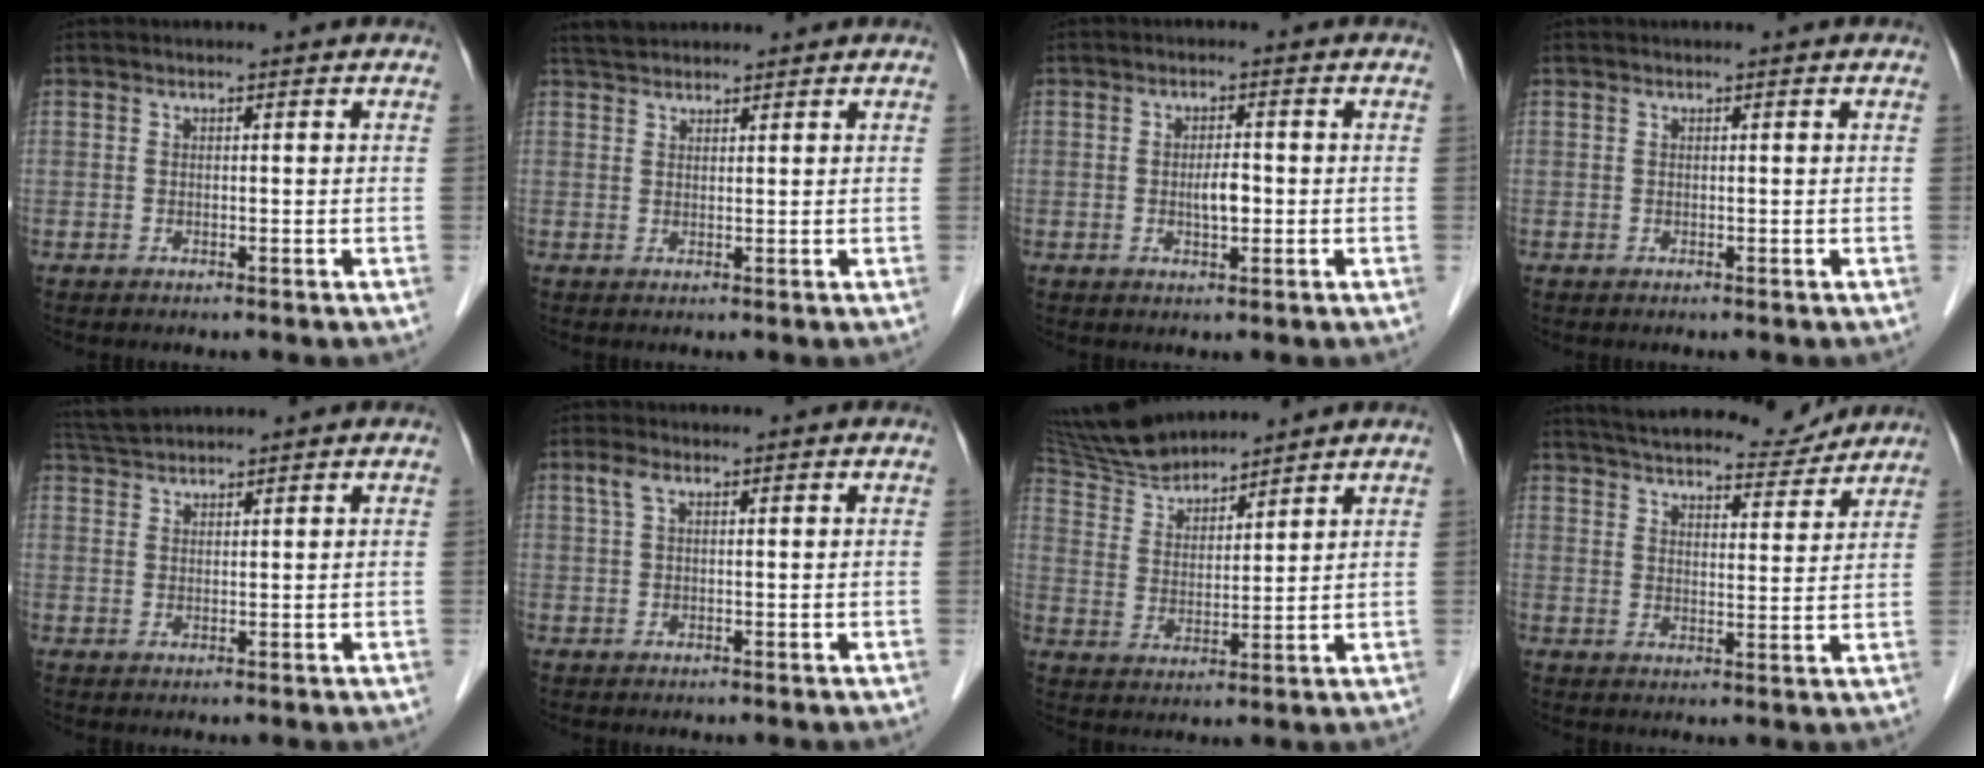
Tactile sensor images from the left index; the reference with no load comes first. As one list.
[{"total": 3.3, "force": [3.1, 0.8, 0.7], "torque": [-0.013, 0.024, 0.057]}, {"total": 2.9, "force": [-0.4, 1.1, 2.7], "torque": [-0.048, 0.002, -0.005]}, {"total": 0.0}, {"total": 3.5, "force": [3.4, 0.0, 0.4], "torque": [-0.018, 0.024, 0.072]}, {"total": 1.8, "force": [0.8, 0.8, 1.5], "torque": [-0.039, 0.017, 0.017]}, {"total": 9.5, "force": [9.2, 1.2, 2.0], "torque": [-0.057, 0.017, 0.186]}, {"total": 15.6, "force": [14.5, 2.8, 4.9], "torque": [-0.074, 0.009, 0.205]}]